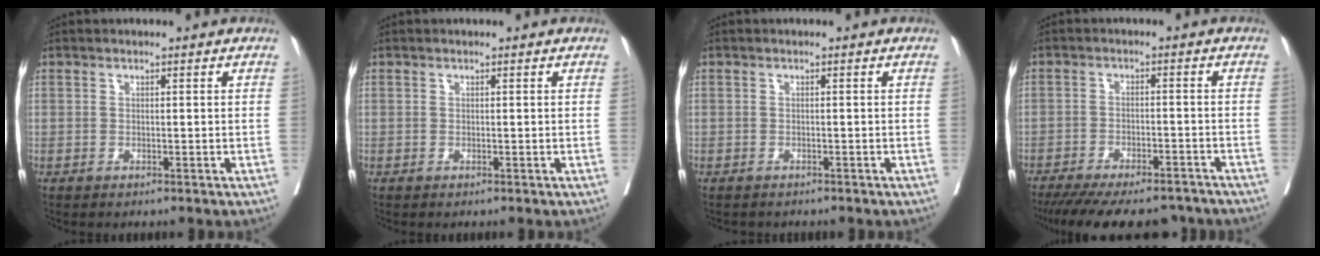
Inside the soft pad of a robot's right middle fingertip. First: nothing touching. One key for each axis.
{"total": 0.0}
{"total": 1.5, "fx": -1.4, "fy": 0.5, "fz": 0.3, "tx": -0.010, "ty": -0.002, "tz": -0.019}
{"total": 17.6, "fx": -15.2, "fy": 4.8, "fz": 7.4, "tx": -0.147, "ty": -0.021, "tz": -0.207}